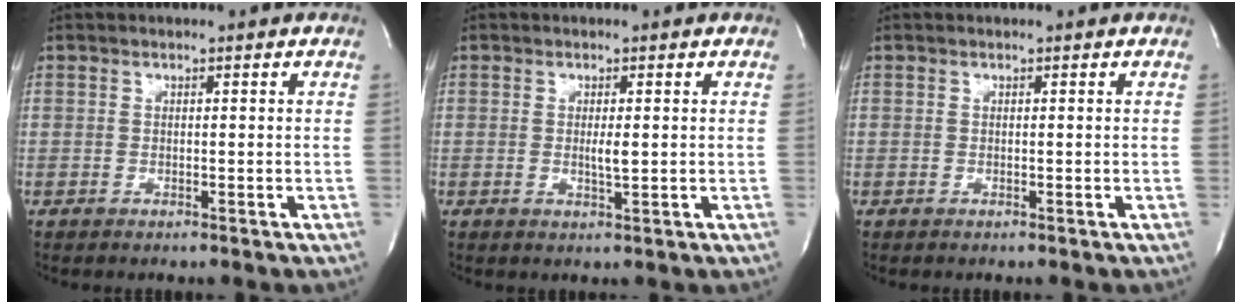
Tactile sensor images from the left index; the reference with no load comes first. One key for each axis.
{"total": 1.9, "fx": 0.0, "fy": 0.2, "fz": 1.9, "tx": -0.037, "ty": -0.005, "tz": 0.001}
{"total": 0.0}